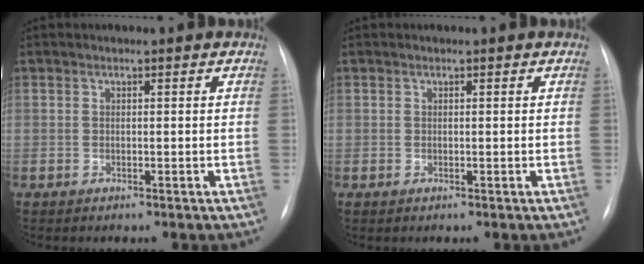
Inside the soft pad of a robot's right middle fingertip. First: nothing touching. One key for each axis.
{"total": 0.0}